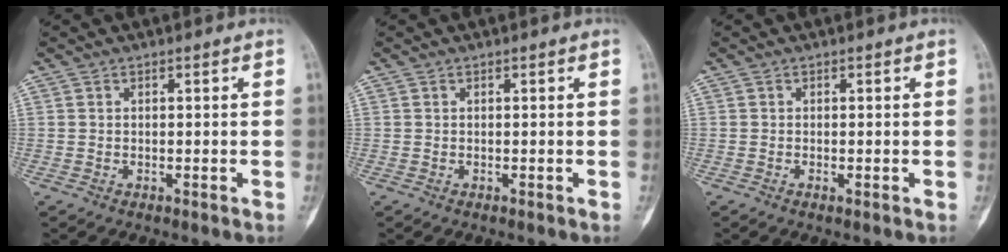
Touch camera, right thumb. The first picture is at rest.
{"total": 0.0}
{"total": 0.7, "force": [-0.2, 0.2, 0.6], "torque": [-0.008, -0.001, -0.005]}